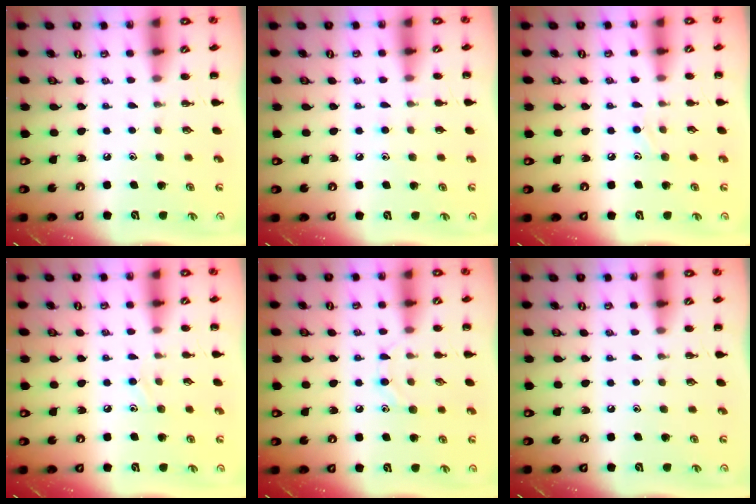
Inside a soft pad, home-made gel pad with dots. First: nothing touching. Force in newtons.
{"total": 5.2, "press": 4.9, "slide": 1.6}
{"total": 5.8, "press": 5.5, "slide": 1.8}
{"total": 5.8, "press": 5.5, "slide": 1.8}
{"total": 6.9, "press": 6.7, "slide": 1.3}
{"total": 0.0}